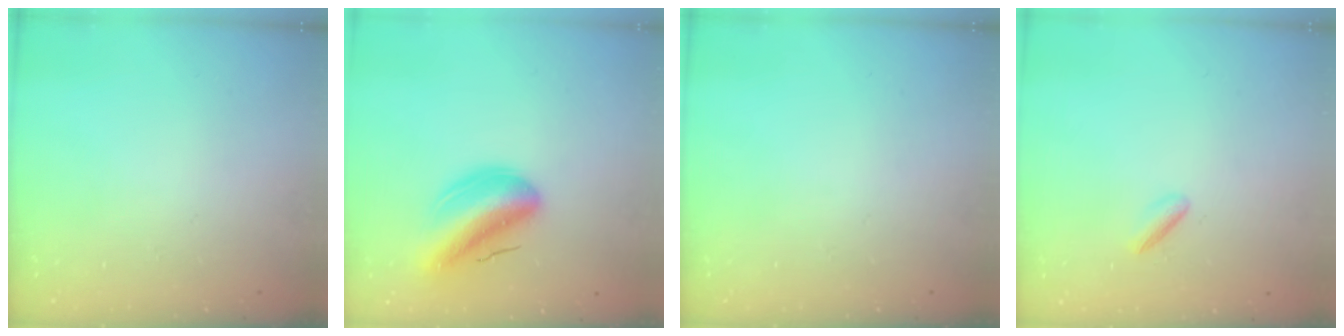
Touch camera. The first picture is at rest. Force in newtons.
{"total": 14.5, "press": 13.9, "slide": 3.9}
{"total": 0.0}
{"total": 3.0, "press": 2.8, "slide": 0.9}